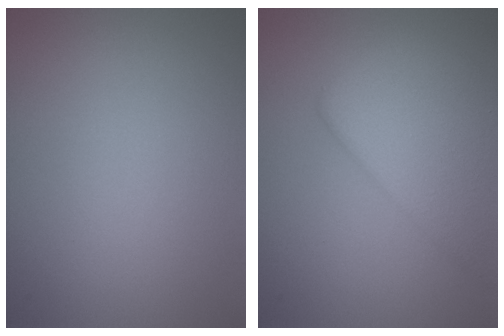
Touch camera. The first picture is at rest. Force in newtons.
{"total": 7.6, "press": 7.6, "slide": 0.6}